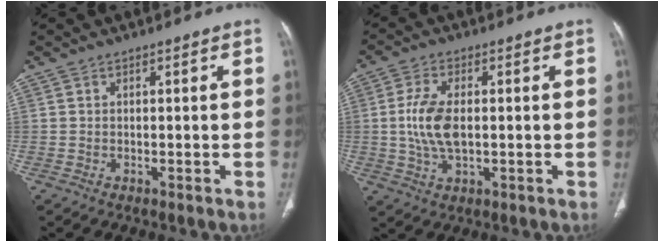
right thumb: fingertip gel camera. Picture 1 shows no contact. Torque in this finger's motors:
{"motor_torque": [0.67, 1.10, 0.55, -0.06, 0.31]}